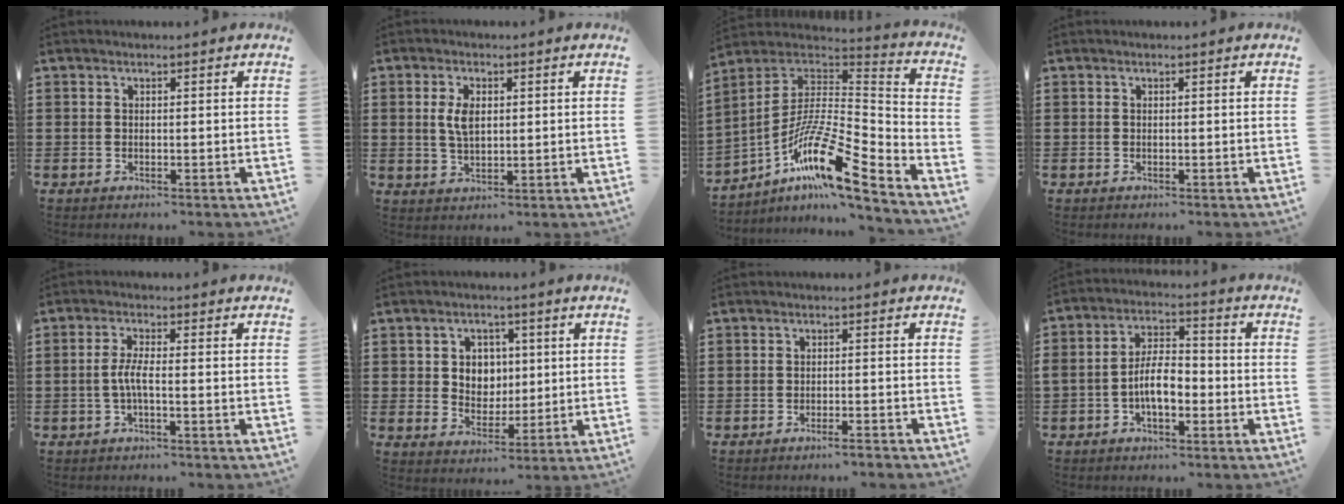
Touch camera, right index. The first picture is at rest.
{"total": 4.2, "force": [0.8, 2.2, 3.5], "torque": [-0.074, 0.009, 0.012]}
{"total": 13.8, "force": [-8.1, 2.5, 10.9], "torque": [-0.214, -0.007, -0.157]}
{"total": 0.0}
{"total": 3.4, "force": [-1.0, 0.4, 3.3], "torque": [-0.082, -0.009, -0.027]}
{"total": 4.7, "force": [1.1, 4.4, 1.3], "torque": [-0.038, 0.012, 0.016]}
{"total": 1.8, "force": [-1.6, -0.2, 0.8], "torque": [-0.013, 0.000, -0.030]}
{"total": 6.4, "force": [-2.3, 3.0, 5.2], "torque": [-0.111, 0.005, -0.047]}